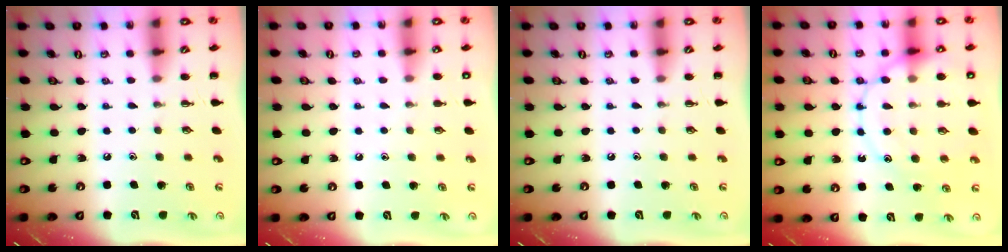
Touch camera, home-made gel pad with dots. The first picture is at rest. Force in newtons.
{"total": 1.1, "press": 1.1, "slide": 0.2}
{"total": 0.0}
{"total": 16.8, "press": 16.6, "slide": 2.1}